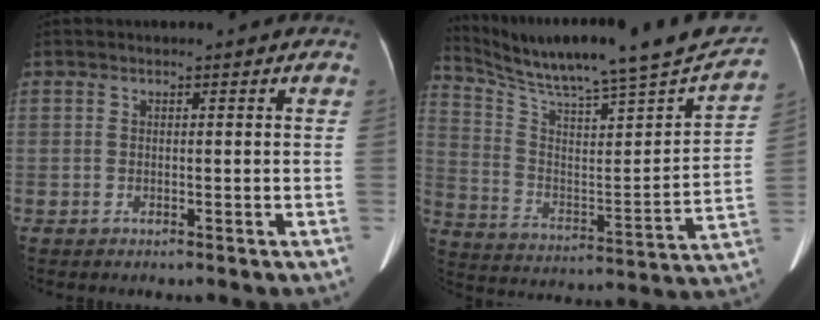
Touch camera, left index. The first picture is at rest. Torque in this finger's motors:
{"motor_torque": [-0.89, -1.25, 0.05, 0.09]}